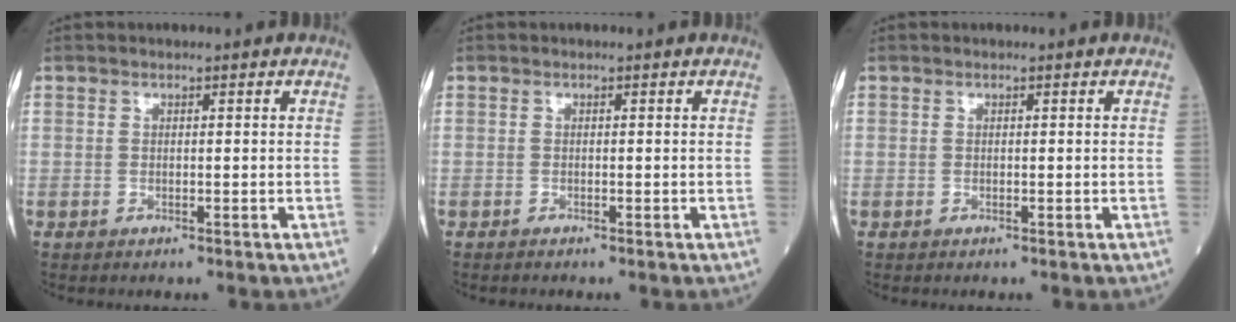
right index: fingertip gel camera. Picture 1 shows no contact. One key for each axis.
{"total": 0.0}
{"total": 0.0}